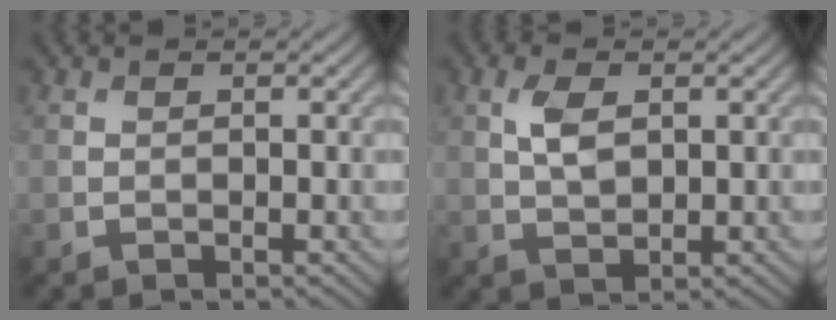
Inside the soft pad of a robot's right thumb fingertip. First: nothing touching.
{"total": 3.7, "force": [1.0, 2.0, 2.9], "torque": [-0.067, 0.000, 0.021]}